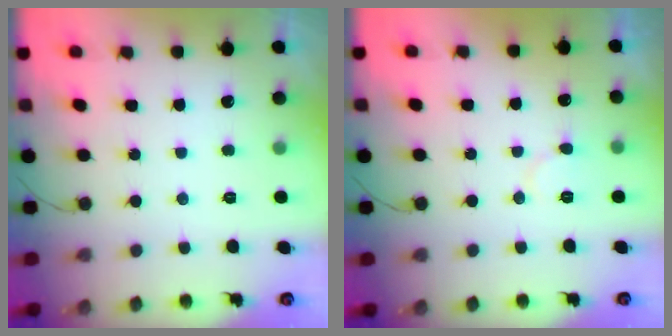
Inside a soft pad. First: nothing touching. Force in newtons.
{"total": 6.7, "press": 6.7, "slide": 0.7}